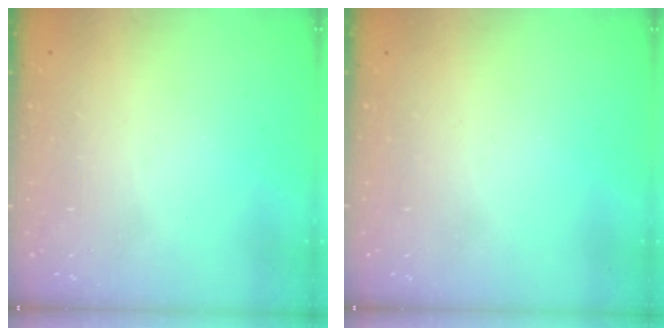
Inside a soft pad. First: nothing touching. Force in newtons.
{"total": 0.0}